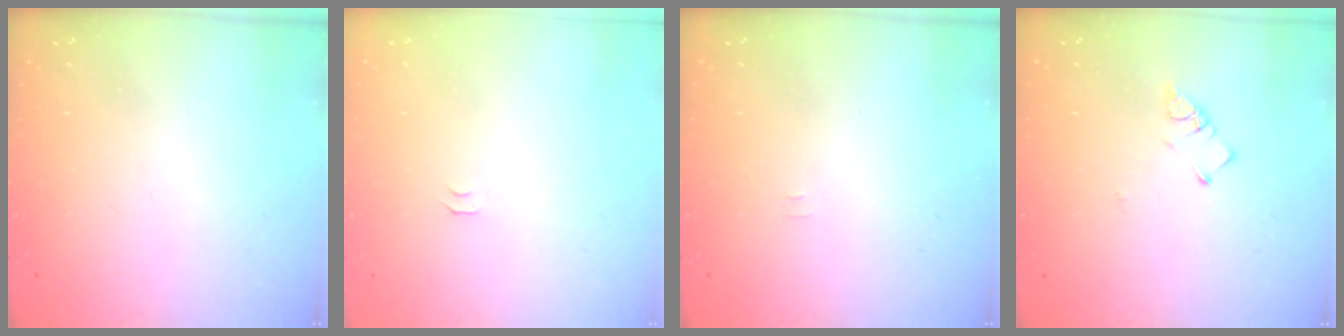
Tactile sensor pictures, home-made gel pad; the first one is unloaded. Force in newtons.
{"total": 5.1, "press": 5.1, "slide": 0.5}
{"total": 3.4, "press": 3.3, "slide": 0.4}
{"total": 3.5, "press": 3.5, "slide": 0.4}